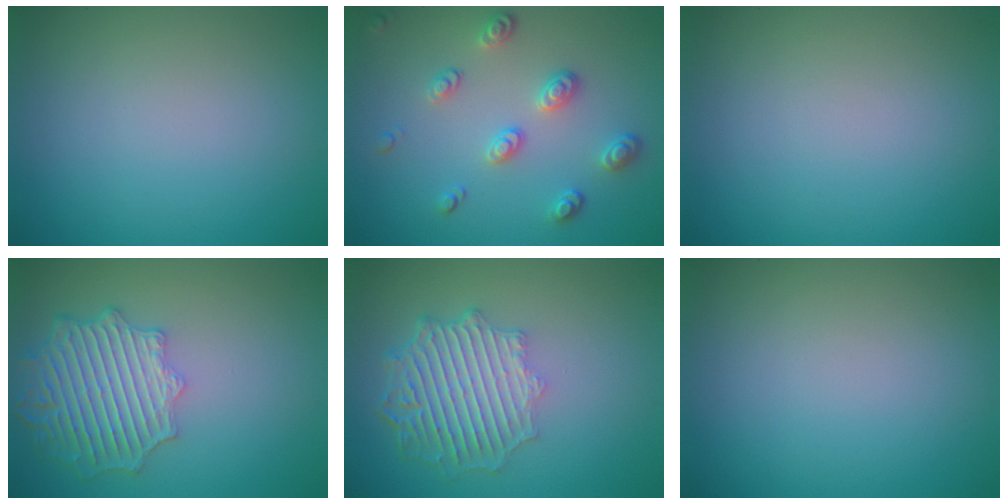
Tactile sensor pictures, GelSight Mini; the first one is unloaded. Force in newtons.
{"total": 2.8, "press": 2.4, "slide": 1.4}
{"total": 0.0}
{"total": 6.3, "press": 5.1, "slide": 3.7}
{"total": 6.2, "press": 4.8, "slide": 3.8}
{"total": 0.0}